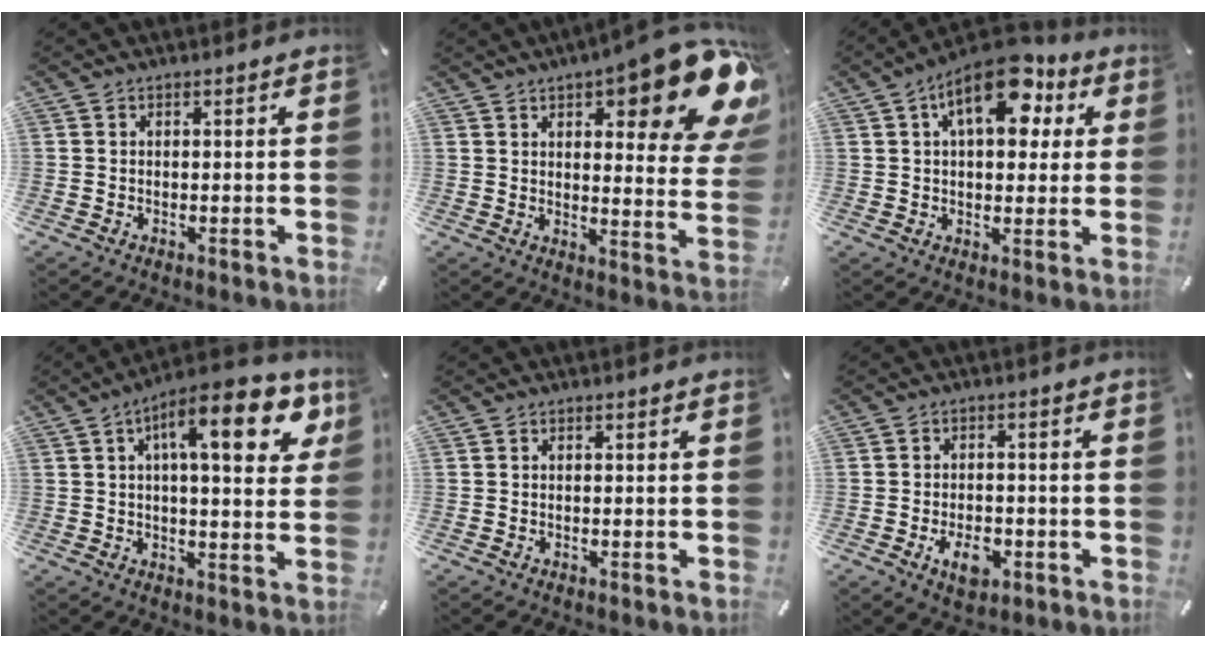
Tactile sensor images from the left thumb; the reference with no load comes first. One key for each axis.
{"total": 18.2, "fx": 10.4, "fy": 5.2, "fz": 13.9, "tx": -0.183, "ty": -0.073, "tz": 0.164}
{"total": 14.4, "fx": 6.2, "fy": 7.8, "fz": 10.4, "tx": -0.152, "ty": -0.012, "tz": 0.105}
{"total": 16.5, "fx": 6.7, "fy": 5.7, "fz": 14.0, "tx": -0.204, "ty": -0.016, "tz": 0.099}
{"total": 0.0}
{"total": 6.1, "fx": -2.4, "fy": 3.7, "fz": 4.2, "tx": -0.069, "ty": 0.002, "tz": -0.046}